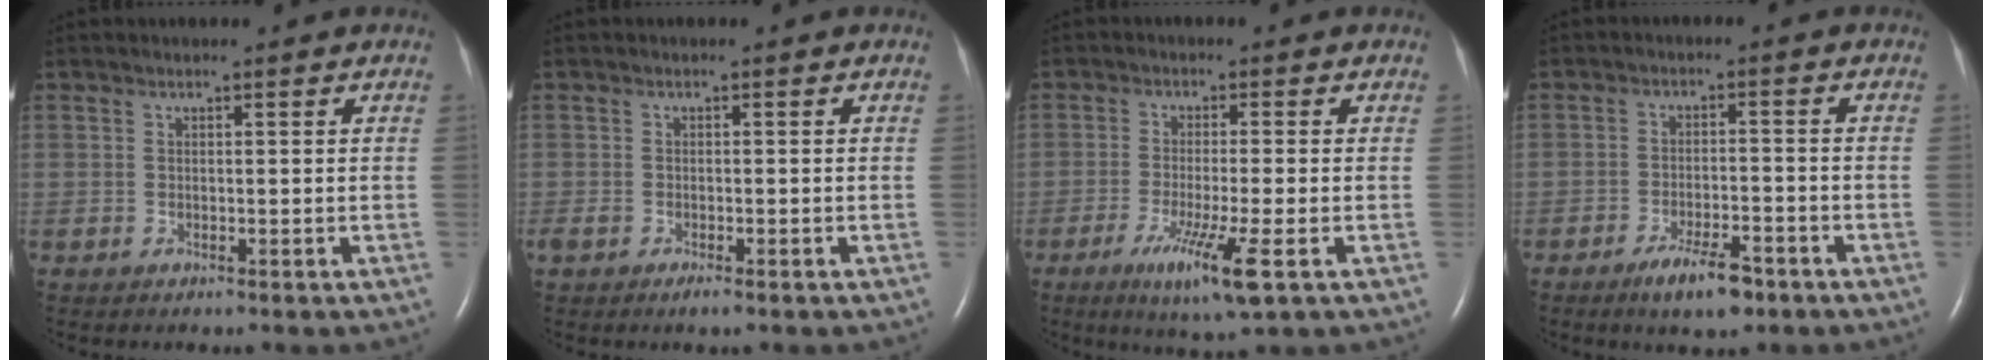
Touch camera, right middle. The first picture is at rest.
{"total": 2.0, "force": [-1.3, 0.6, 1.3], "torque": [-0.027, -0.005, -0.019]}
{"total": 7.9, "force": [-3.7, -0.1, 7.0], "torque": [-0.130, -0.026, -0.061]}
{"total": 6.1, "force": [-4.1, 1.5, 4.2], "torque": [-0.082, -0.005, -0.065]}